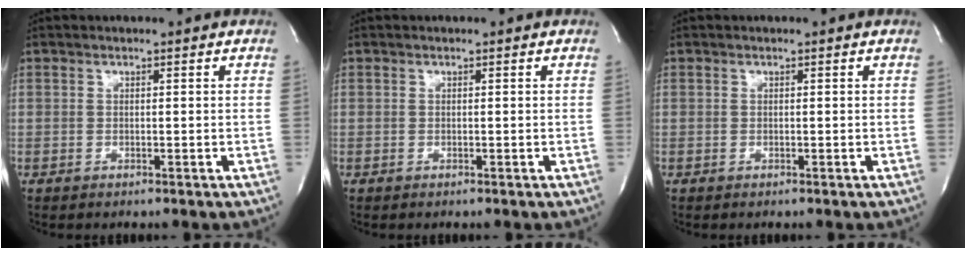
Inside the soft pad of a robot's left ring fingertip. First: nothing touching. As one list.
[{"total": 0.0}, {"total": 0.0}]